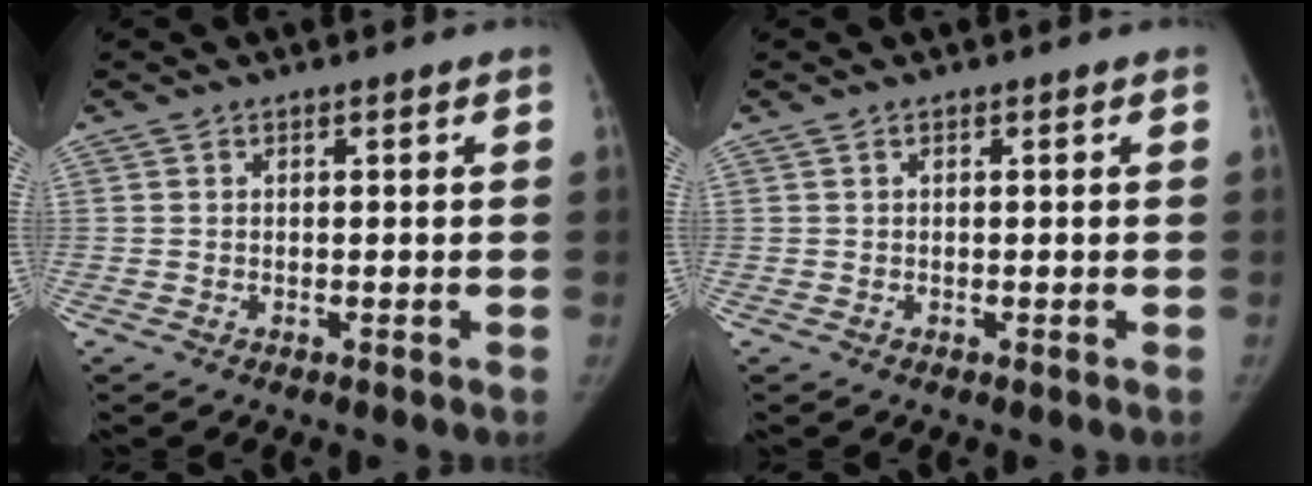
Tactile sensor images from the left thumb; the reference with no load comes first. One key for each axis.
{"total": 0.0}